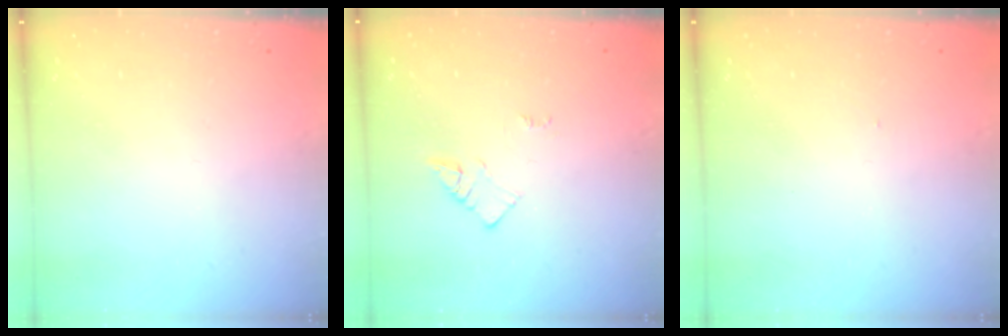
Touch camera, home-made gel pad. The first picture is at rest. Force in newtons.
{"total": 2.1, "press": 2.1, "slide": 0.3}
{"total": 3.1, "press": 3.1, "slide": 0.5}